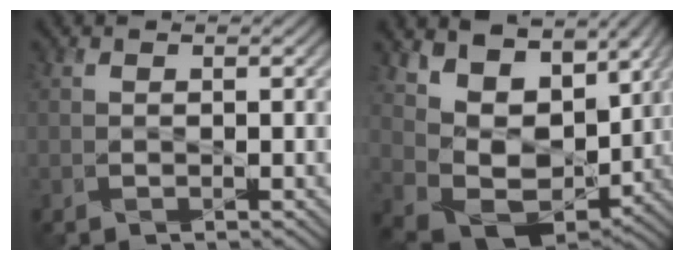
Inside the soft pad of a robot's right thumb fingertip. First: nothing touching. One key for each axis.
{"total": 10.5, "fx": 3.8, "fy": 6.5, "fz": 7.3, "tx": -0.152, "ty": -0.010, "tz": 0.075}